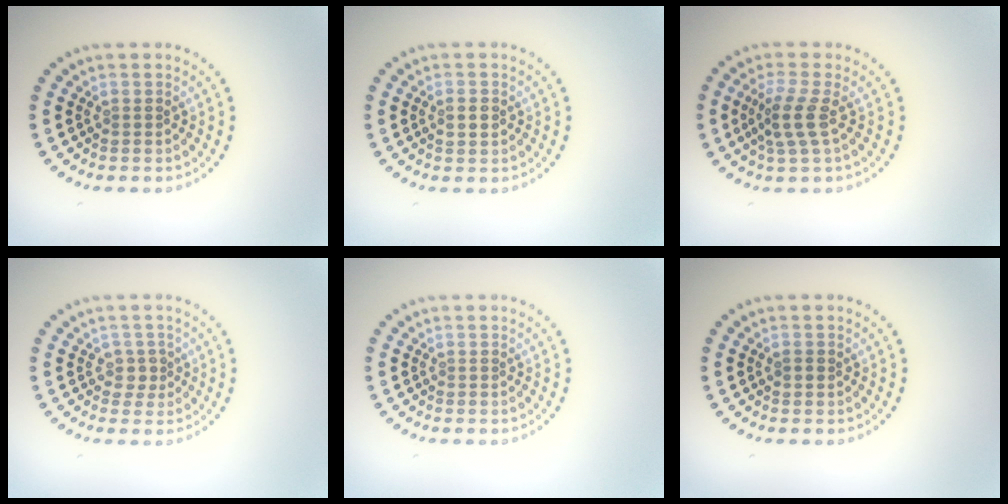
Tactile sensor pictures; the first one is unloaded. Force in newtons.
{"total": 1.1, "press": 1.1, "slide": 0.1}
{"total": 2.8, "press": 2.4, "slide": 1.4}
{"total": 1.5, "press": 1.2, "slide": 0.9}
{"total": 0.0}
{"total": 0.8, "press": 0.8, "slide": 0.3}